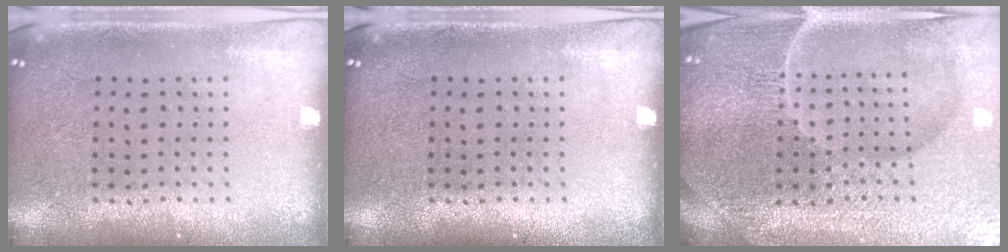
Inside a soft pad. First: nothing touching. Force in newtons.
{"total": 0.0}
{"total": 5.7, "press": 5.3, "slide": 2.2}